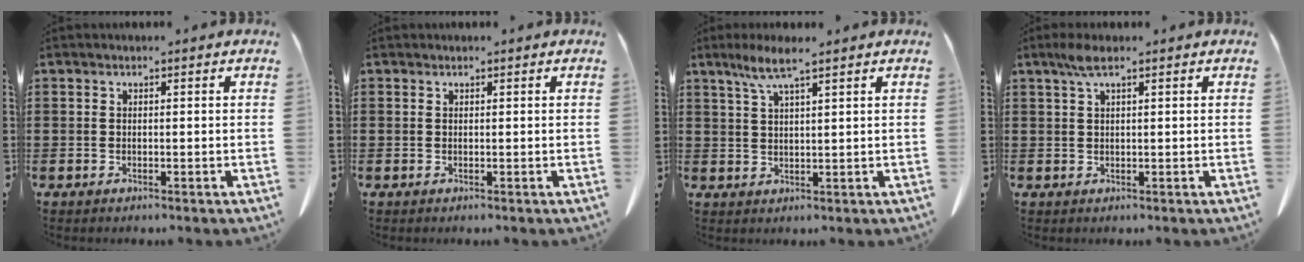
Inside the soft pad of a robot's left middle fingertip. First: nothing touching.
{"total": 0.0}
{"total": 5.1, "force": [3.4, 0.3, 3.8], "torque": [-0.084, 0.000, 0.061]}
{"total": 2.9, "force": [2.4, 0.3, 1.6], "torque": [-0.037, -0.001, 0.045]}